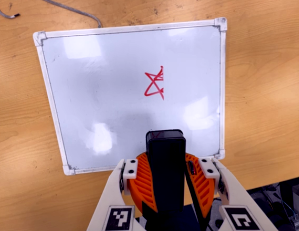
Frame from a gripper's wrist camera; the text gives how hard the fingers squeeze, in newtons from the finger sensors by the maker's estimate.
{"total": 11.3, "left": 11.2, "right": 11.3}